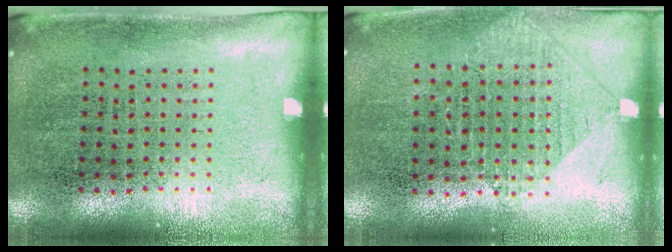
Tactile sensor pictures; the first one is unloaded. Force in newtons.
{"total": 0.9, "press": 0.9, "slide": 0.2}